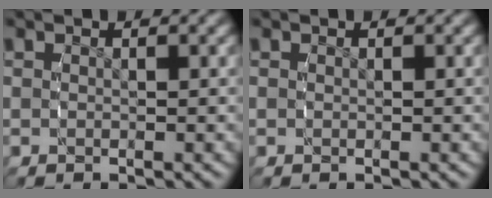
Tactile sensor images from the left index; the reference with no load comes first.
{"total": 0.0}